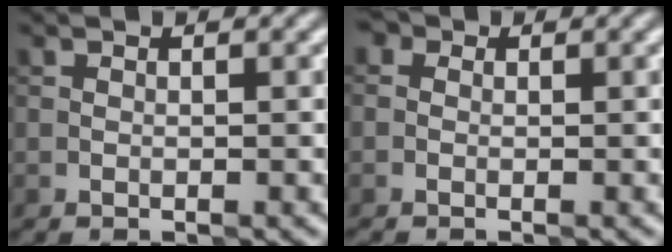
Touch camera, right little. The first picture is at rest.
{"total": 1.6, "force": [-0.1, 1.4, 0.8], "torque": [-0.007, 0.007, -0.019]}